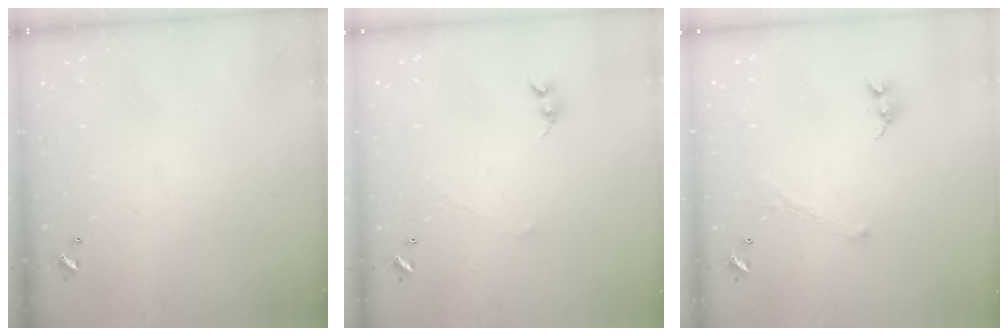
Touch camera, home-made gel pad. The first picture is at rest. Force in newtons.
{"total": 0.0}
{"total": 1.3, "press": 1.2, "slide": 0.5}